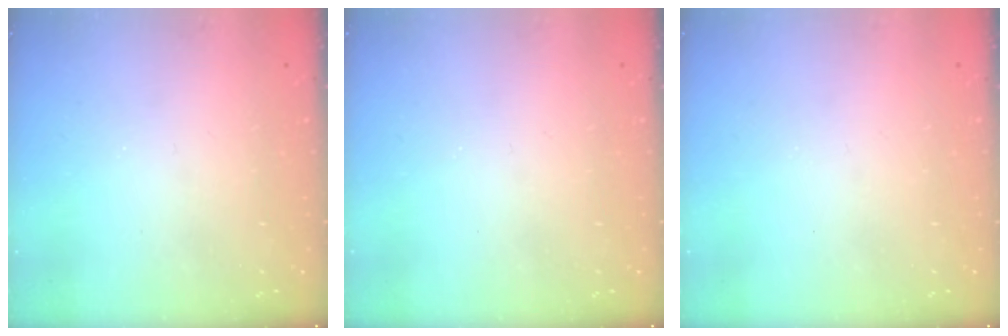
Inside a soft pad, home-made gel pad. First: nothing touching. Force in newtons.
{"total": 0.0}
{"total": 0.0}